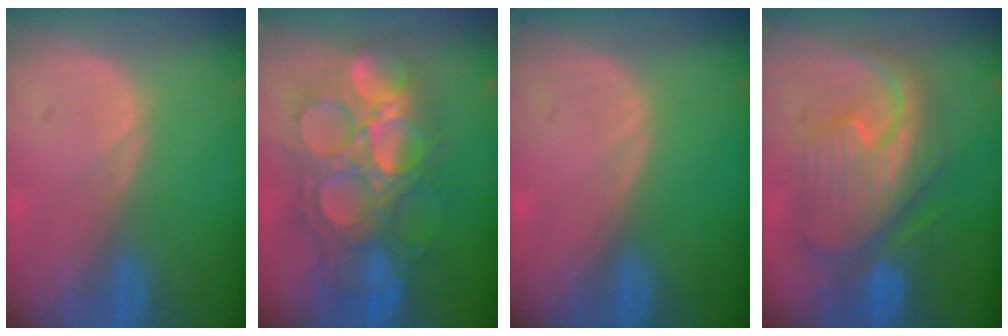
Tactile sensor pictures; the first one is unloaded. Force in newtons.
{"total": 11.8, "press": 11.7, "slide": 1.3}
{"total": 0.0}
{"total": 10.7, "press": 10.7, "slide": 0.9}